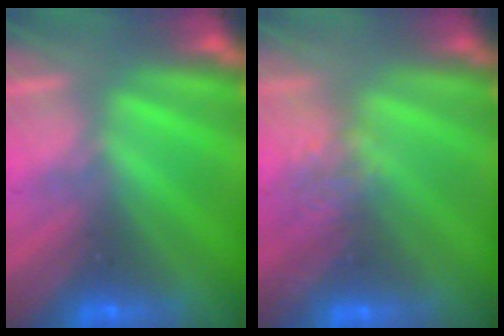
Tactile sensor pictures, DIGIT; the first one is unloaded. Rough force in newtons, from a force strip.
{"total": 2.8}